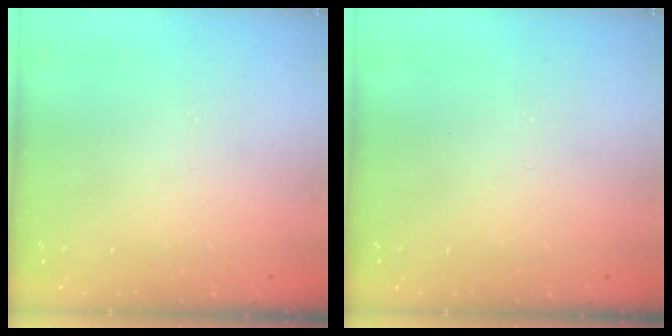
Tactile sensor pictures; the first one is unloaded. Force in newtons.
{"total": 0.0}